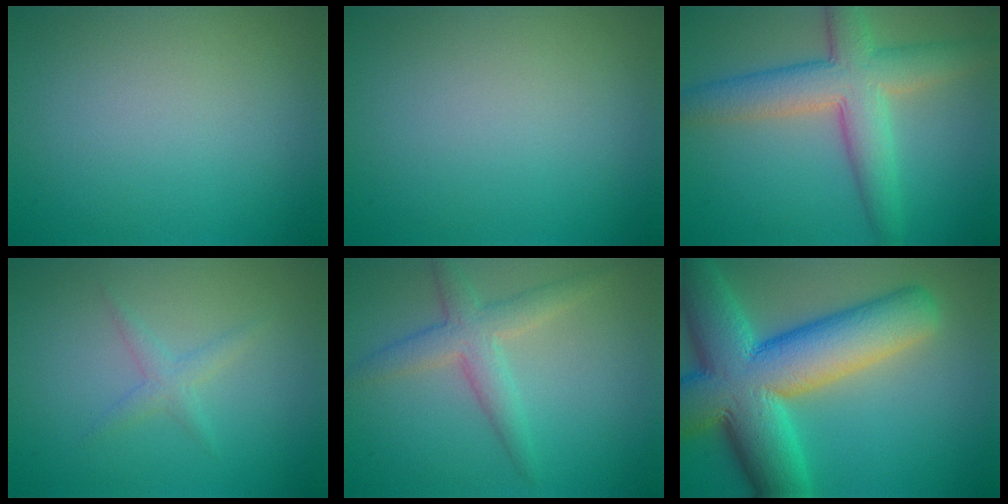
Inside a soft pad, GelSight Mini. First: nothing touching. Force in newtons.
{"total": 0.0}
{"total": 7.1, "press": 7.1, "slide": 0.2}
{"total": 1.4, "press": 1.4, "slide": 0.1}
{"total": 3.7, "press": 3.7, "slide": 0.1}
{"total": 14.3, "press": 14.2, "slide": 0.6}